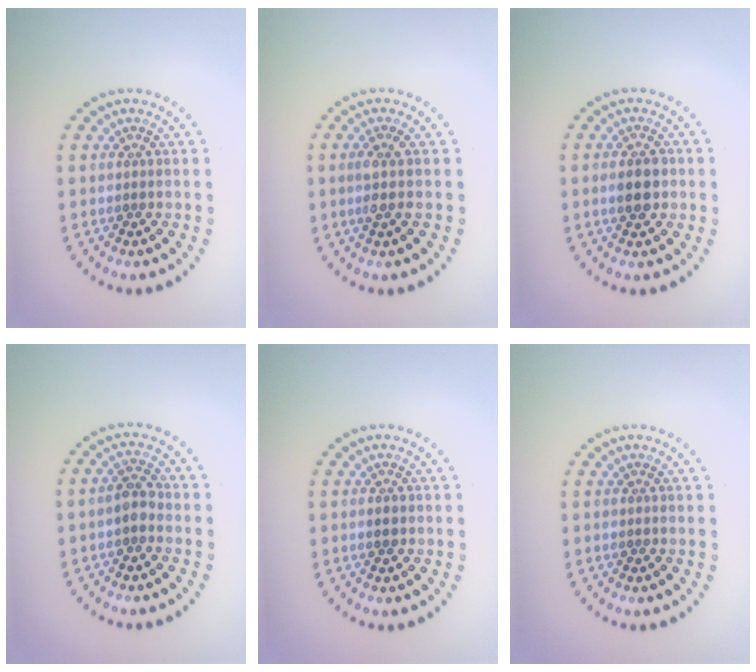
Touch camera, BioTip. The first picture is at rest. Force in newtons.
{"total": 1.7, "press": 1.4, "slide": 0.9}
{"total": 2.8, "press": 2.8, "slide": 0.1}
{"total": 2.0, "press": 1.9, "slide": 0.6}
{"total": 1.2, "press": 1.2, "slide": 0.1}
{"total": 0.0}